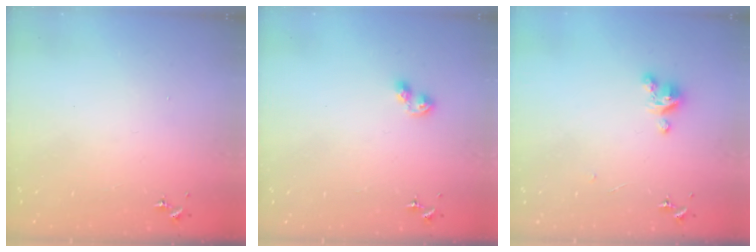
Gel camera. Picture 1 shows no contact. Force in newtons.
{"total": 4.8, "press": 4.8, "slide": 0.5}
{"total": 4.6, "press": 4.6, "slide": 0.3}